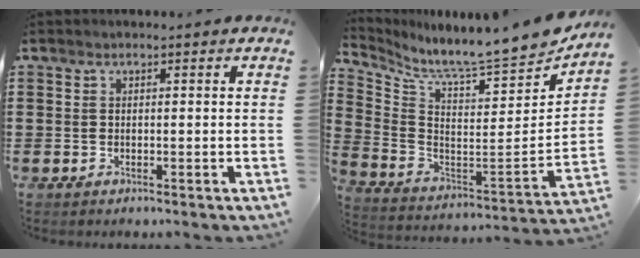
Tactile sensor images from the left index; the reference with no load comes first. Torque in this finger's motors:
{"motor_torque": [2.14, 0.00, 0.16, 0.09]}